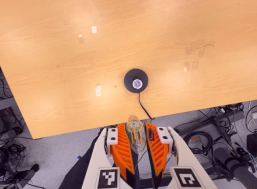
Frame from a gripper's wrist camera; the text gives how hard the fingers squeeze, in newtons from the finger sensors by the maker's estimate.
{"total": 19.6, "left": 24.0, "right": 15.2}